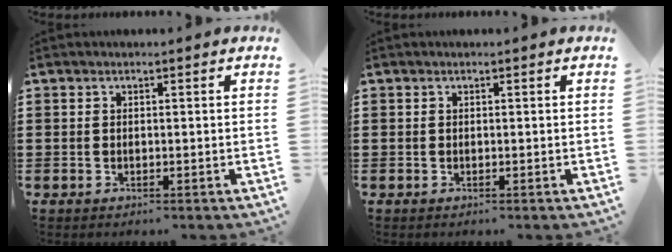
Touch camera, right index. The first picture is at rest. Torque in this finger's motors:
{"motor_torque": [0.91, -0.07, 0.02, 0.01]}